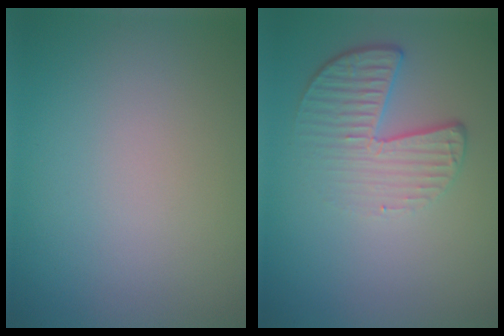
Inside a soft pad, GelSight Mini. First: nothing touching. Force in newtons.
{"total": 4.5, "press": 3.0, "slide": 3.3}